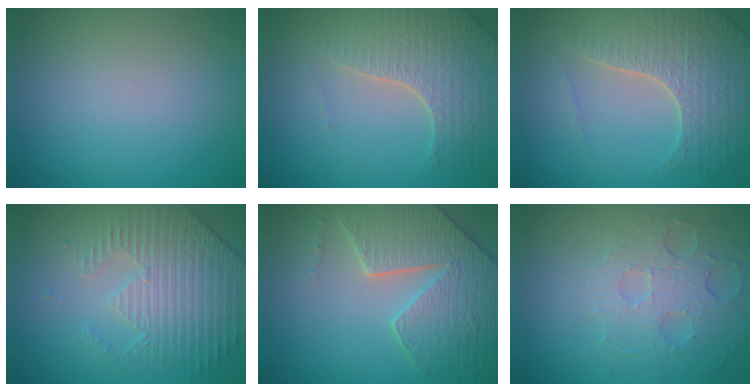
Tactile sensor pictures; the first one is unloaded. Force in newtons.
{"total": 3.9, "press": 3.9, "slide": 0.6}
{"total": 5.0, "press": 4.4, "slide": 2.3}
{"total": 4.4, "press": 3.6, "slide": 2.5}
{"total": 6.6, "press": 5.7, "slide": 3.4}
{"total": 4.3, "press": 3.0, "slide": 3.1}